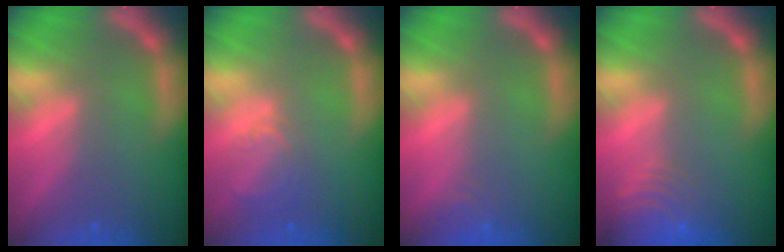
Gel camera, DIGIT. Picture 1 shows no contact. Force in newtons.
{"total": 2.9}
{"total": 1.4}
{"total": 7.5}